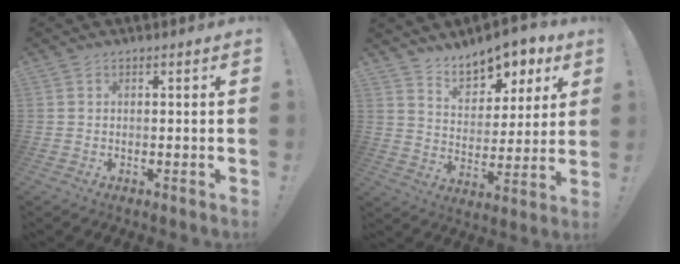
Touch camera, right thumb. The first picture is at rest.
{"total": 11.5, "force": [9.2, 5.5, 4.0], "torque": [-0.062, -0.071, 0.171]}